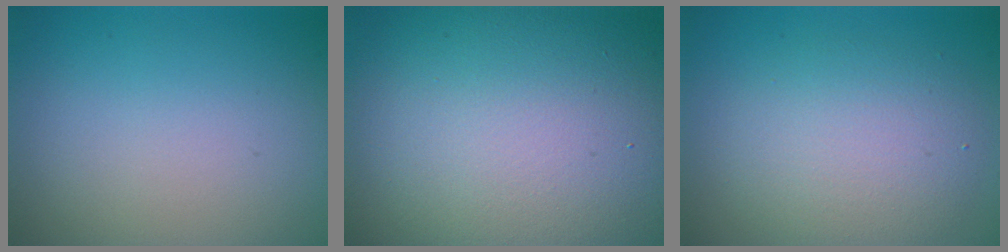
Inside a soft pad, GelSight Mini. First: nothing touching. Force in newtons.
{"total": 19.7, "press": 19.7, "slide": 1.2}
{"total": 4.9, "press": 4.8, "slide": 0.3}